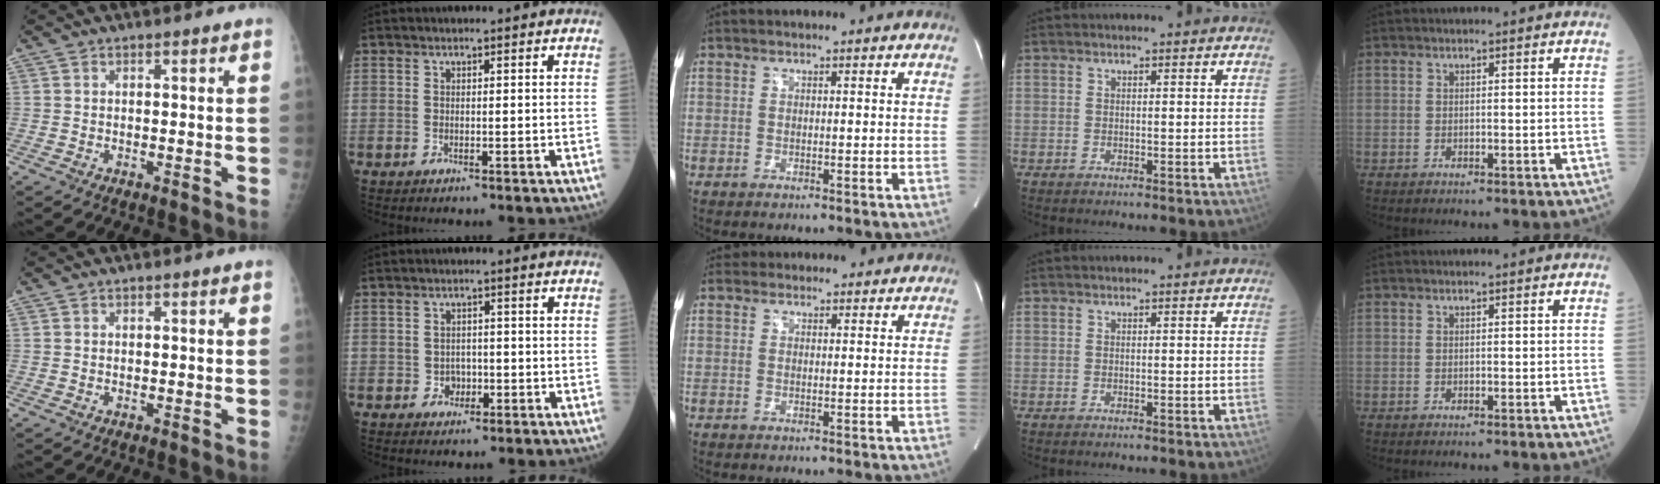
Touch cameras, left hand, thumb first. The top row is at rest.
{"index": {"total": 2.2, "force": [-0.8, 1.8, 0.9], "torque": [-0.007, 0.006, -0.010]}, "middle": {"total": 4.5, "force": [4.0, 2.1, -0.3], "torque": [0.014, 0.025, 0.043]}}